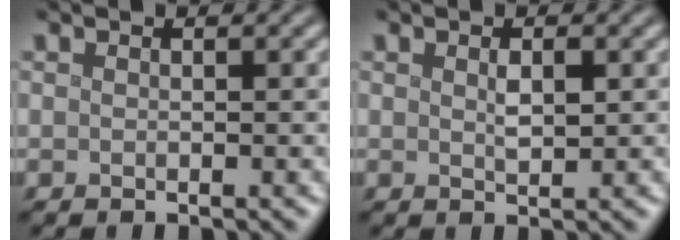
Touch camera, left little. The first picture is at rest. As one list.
[{"total": 1.5, "force": [0.4, 0.6, 1.3], "torque": [-0.027, -0.002, 0.010]}]